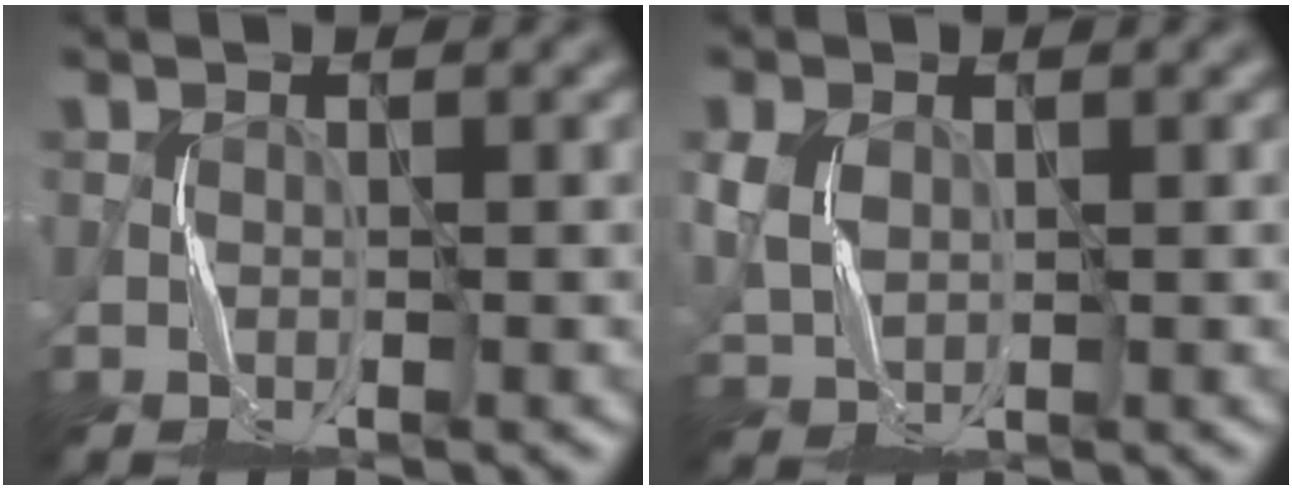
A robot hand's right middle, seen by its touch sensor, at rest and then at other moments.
{"total": 2.5, "force": [0.6, 1.7, 1.6], "torque": [-0.054, -0.002, 0.016]}